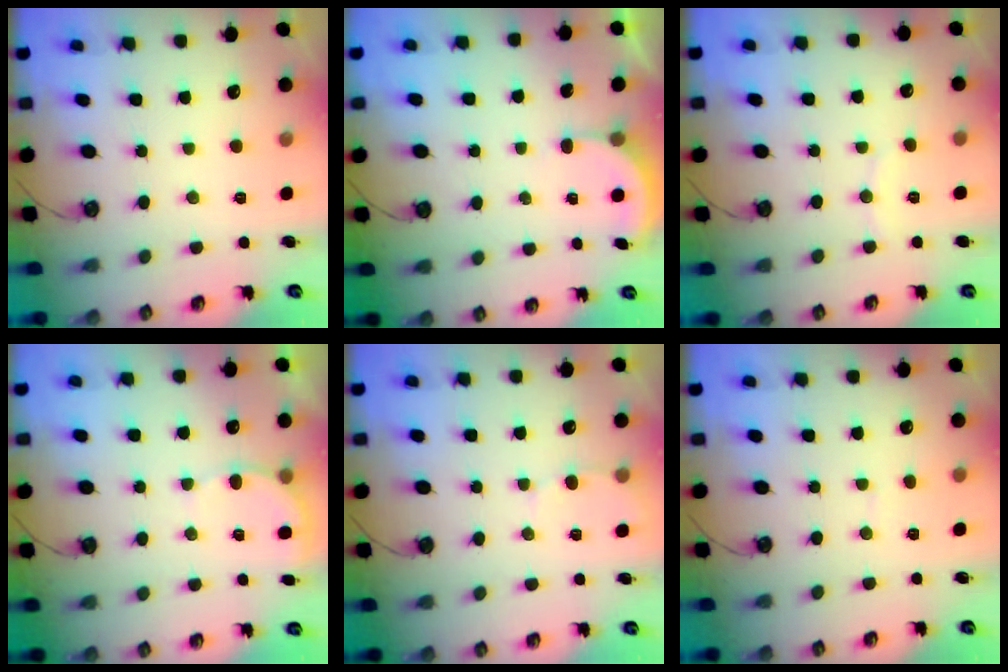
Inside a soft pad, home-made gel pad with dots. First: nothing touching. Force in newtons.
{"total": 1.6, "press": 1.6, "slide": 0.3}
{"total": 3.8, "press": 3.8, "slide": 0.4}
{"total": 5.5, "press": 5.4, "slide": 0.7}
{"total": 4.3, "press": 4.3, "slide": 0.4}
{"total": 2.3, "press": 2.3, "slide": 0.3}